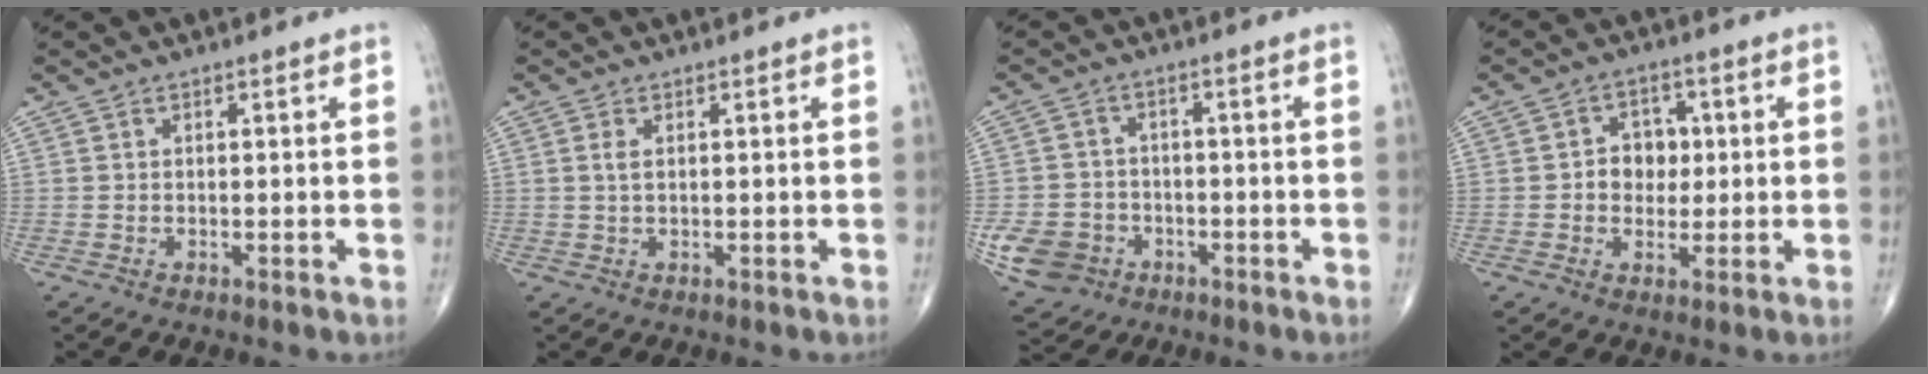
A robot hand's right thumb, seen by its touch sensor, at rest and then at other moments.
{"total": 1.5, "force": [0.4, 0.7, 1.3], "torque": [-0.028, 0.003, 0.011]}
{"total": 8.2, "force": [-3.1, 7.1, 2.8], "torque": [-0.044, 0.018, -0.046]}
{"total": 6.1, "force": [0.4, 5.0, 3.5], "torque": [-0.011, 0.007, 0.002]}